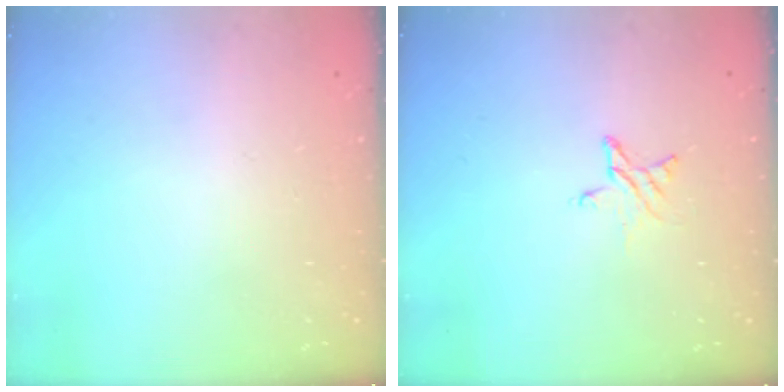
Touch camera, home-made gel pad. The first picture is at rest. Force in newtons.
{"total": 4.1, "press": 4.1, "slide": 0.4}